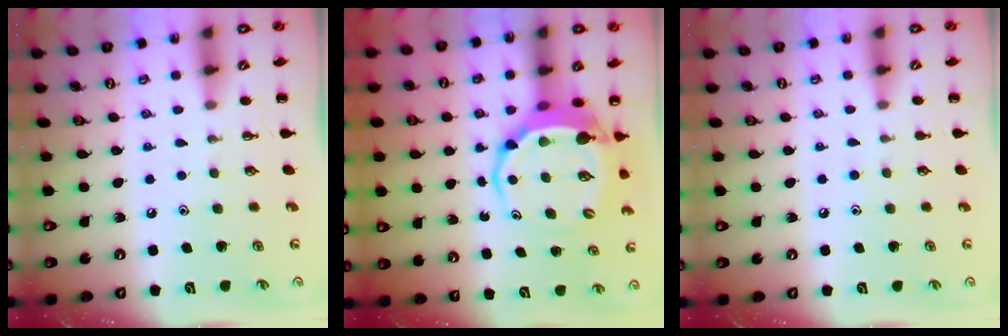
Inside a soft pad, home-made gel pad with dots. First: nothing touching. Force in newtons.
{"total": 6.6, "press": 6.6, "slide": 1.1}
{"total": 4.6, "press": 4.3, "slide": 1.7}